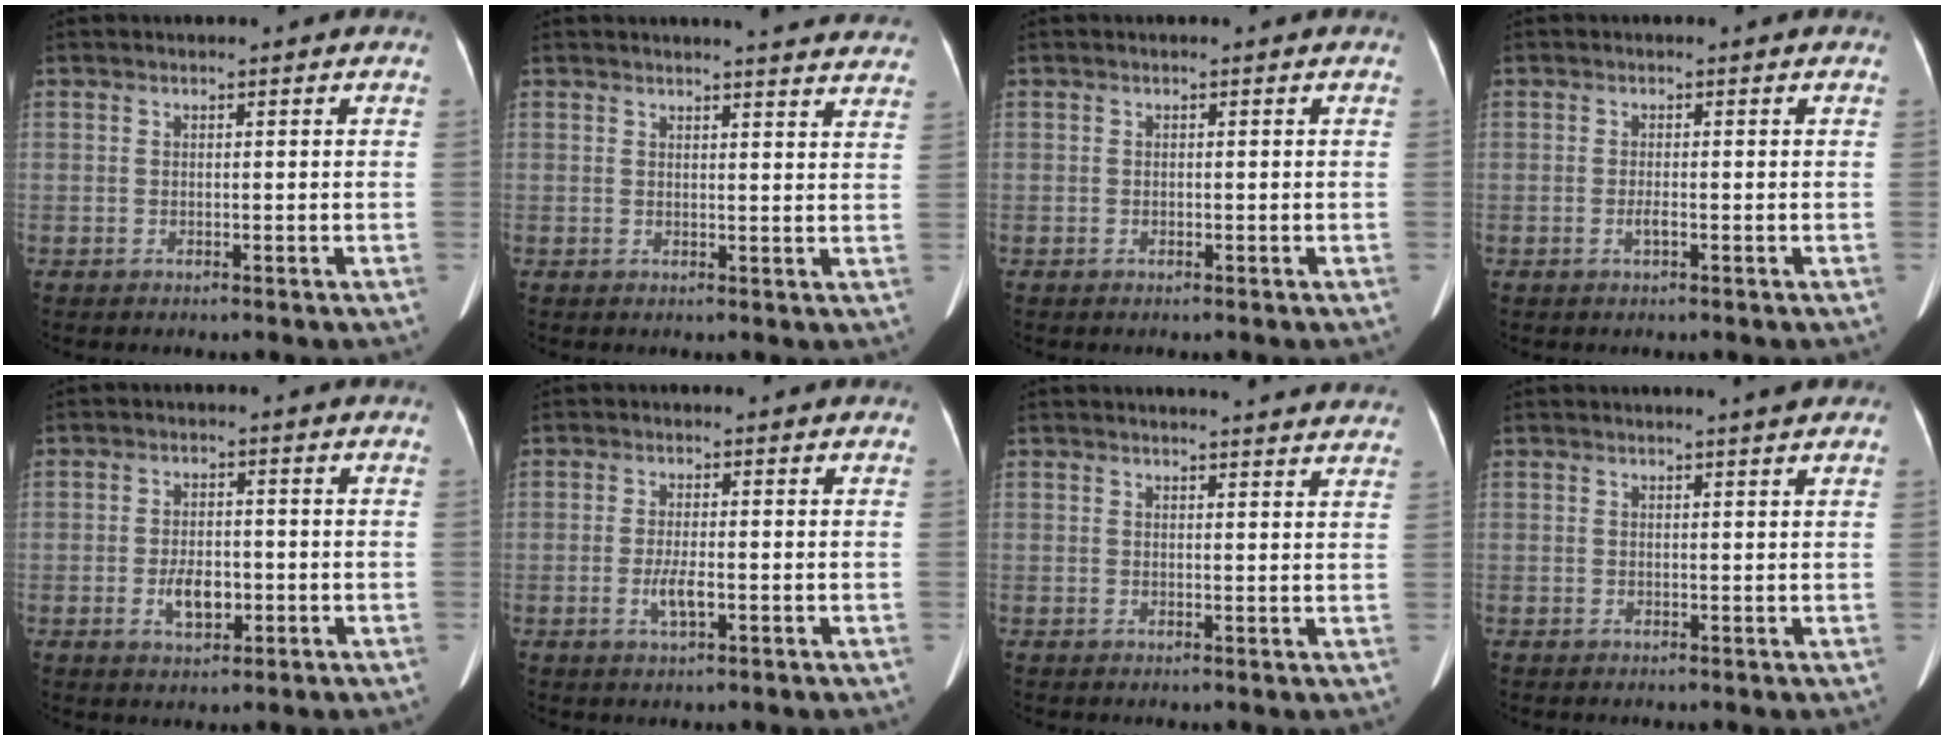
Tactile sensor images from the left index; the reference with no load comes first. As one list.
[{"total": 13.8, "force": [13.1, 1.0, 4.2], "torque": [-0.031, -0.033, 0.128]}, {"total": 0.0}, {"total": 1.0, "force": [-0.4, 0.0, 0.9], "torque": [-0.020, 0.000, -0.008]}, {"total": 4.5, "force": [-1.3, 2.4, 3.6], "torque": [-0.068, 0.002, -0.018]}, {"total": 3.0, "force": [-0.9, 0.6, 2.8], "torque": [-0.060, -0.002, -0.015]}, {"total": 12.9, "force": [12.3, 1.0, 3.8], "torque": [-0.029, -0.014, 0.122]}, {"total": 2.7, "force": [2.3, -0.1, 1.4], "torque": [-0.020, 0.005, 0.025]}]